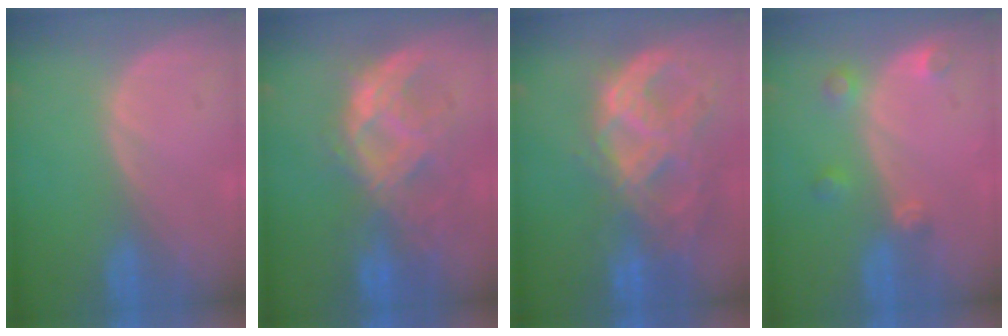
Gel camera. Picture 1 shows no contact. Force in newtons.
{"total": 8.8, "press": 8.6, "slide": 2.1}
{"total": 11.4, "press": 9.7, "slide": 6.1}
{"total": 3.2, "press": 2.9, "slide": 1.3}